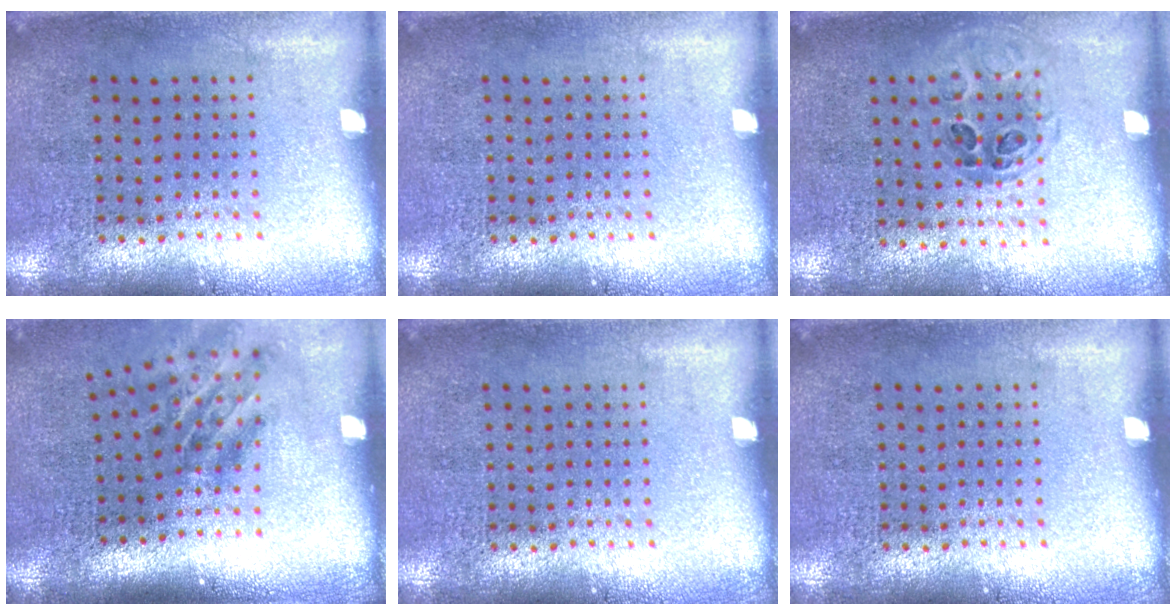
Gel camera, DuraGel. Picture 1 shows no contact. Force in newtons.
{"total": 0.0}
{"total": 1.0, "press": 0.8, "slide": 0.5}
{"total": 1.9, "press": 1.2, "slide": 1.5}
{"total": 0.0}
{"total": 0.0}